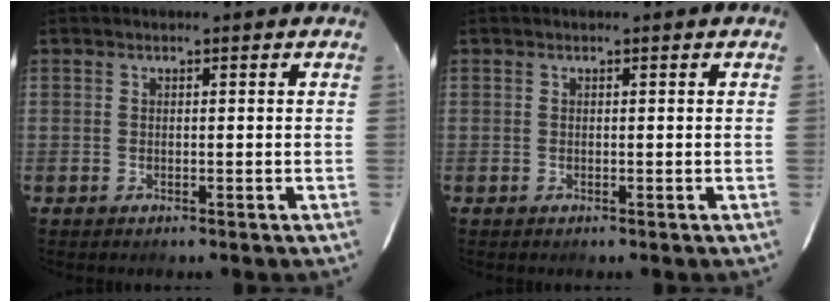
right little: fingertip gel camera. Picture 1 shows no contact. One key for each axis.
{"total": 0.0}